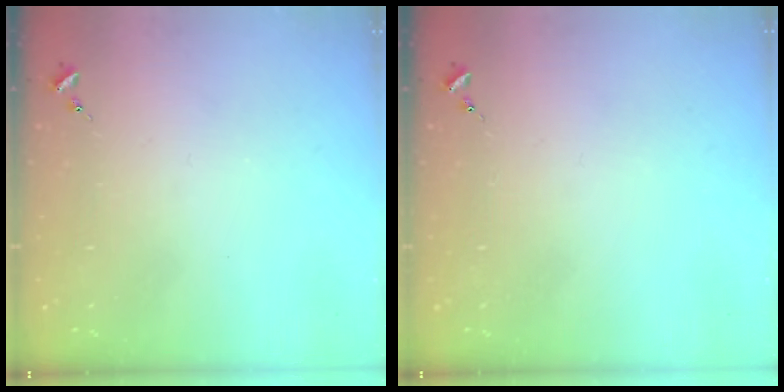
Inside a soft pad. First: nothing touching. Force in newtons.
{"total": 0.0}